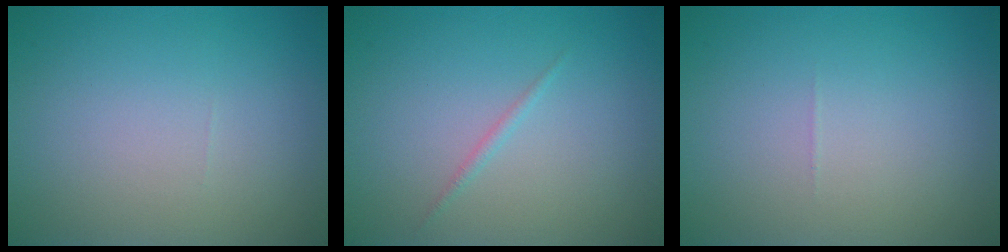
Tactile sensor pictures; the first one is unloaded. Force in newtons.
{"total": 0.6, "press": 0.6, "slide": 0.0}
{"total": 0.0}